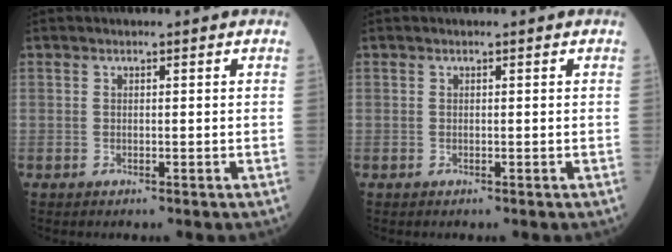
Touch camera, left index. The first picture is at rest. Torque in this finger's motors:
{"motor_torque": [-0.14, 0.14, 0.00, 0.00]}